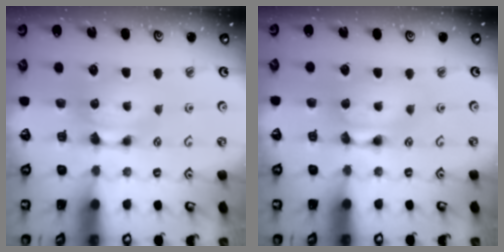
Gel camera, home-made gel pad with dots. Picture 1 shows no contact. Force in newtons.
{"total": 1.8, "press": 1.8, "slide": 0.2}